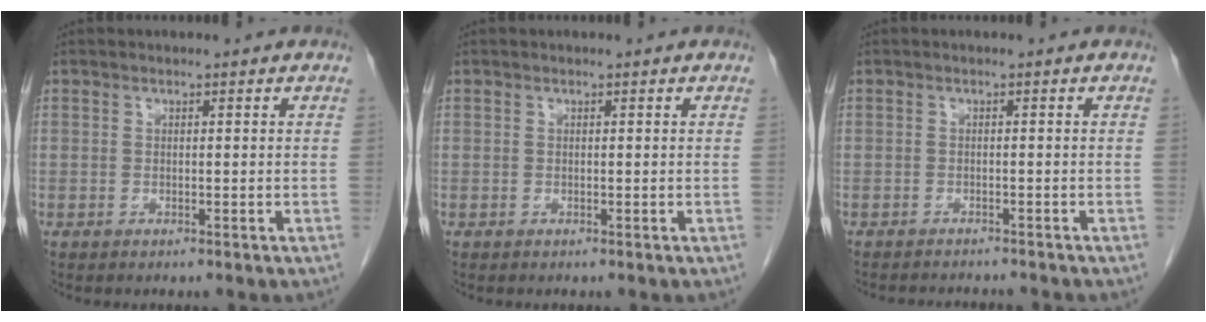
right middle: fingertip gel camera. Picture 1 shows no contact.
{"total": 0.0}
{"total": 5.0, "force": [-4.9, 0.5, 1.1], "torque": [-0.009, -0.007, -0.064]}